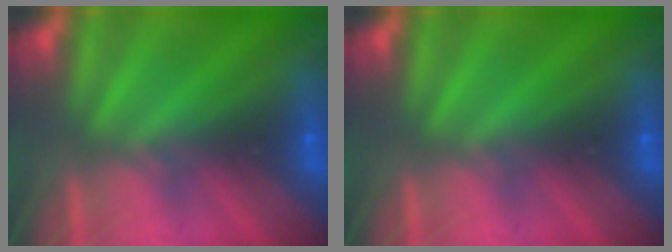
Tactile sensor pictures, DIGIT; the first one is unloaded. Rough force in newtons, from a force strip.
{"total": 0.0}